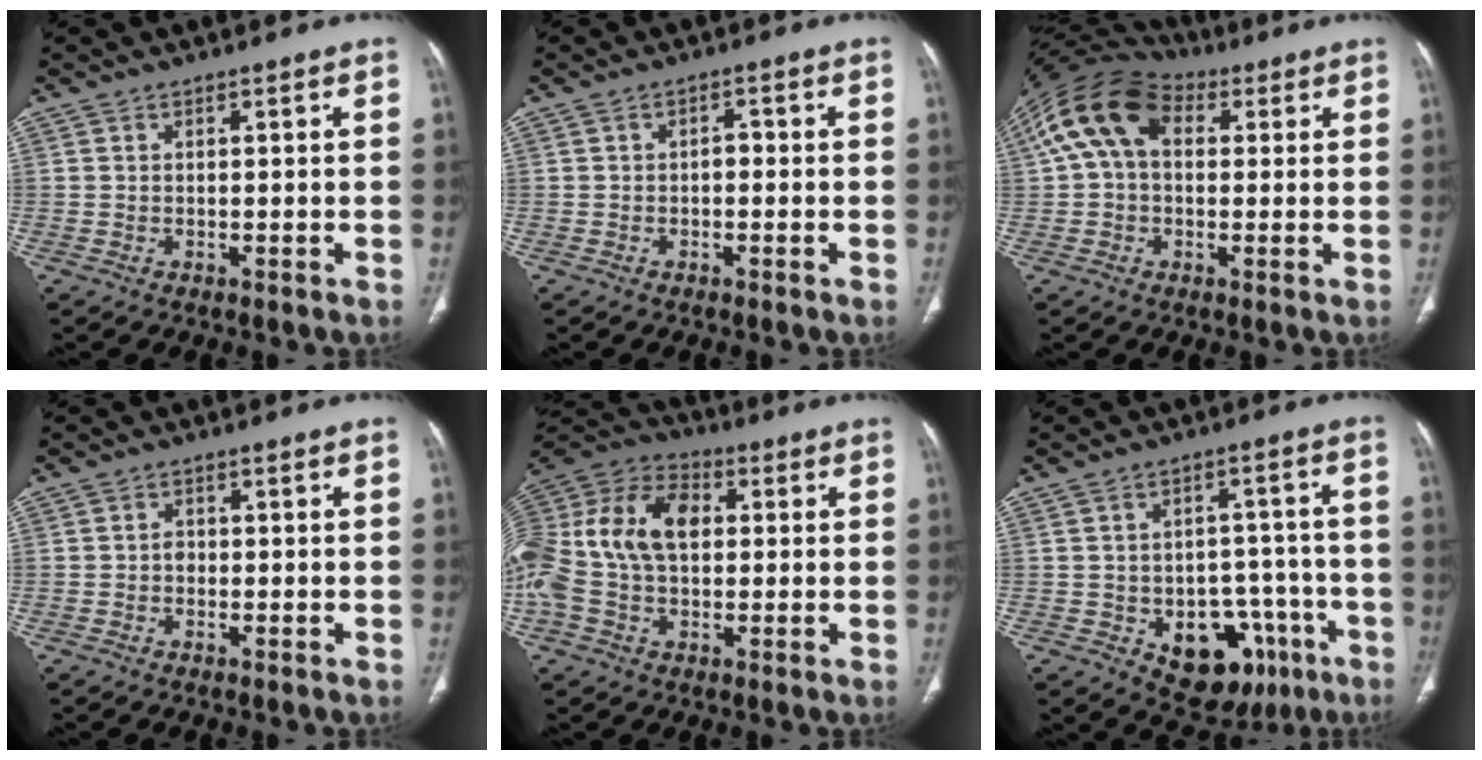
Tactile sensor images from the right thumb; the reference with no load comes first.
{"total": 1.6, "force": [-0.4, 1.1, 1.1], "torque": [-0.010, 0.006, -0.010]}
{"total": 13.6, "force": [3.3, 9.1, 9.5], "torque": [-0.176, 0.042, 0.051]}
{"total": 1.5, "force": [-0.3, 1.2, 0.8], "torque": [-0.005, 0.006, -0.008]}
{"total": 20.6, "force": [2.1, 13.3, 15.6], "torque": [-0.339, 0.036, 0.036]}
{"total": 14.8, "force": [-6.4, 9.8, 9.0], "torque": [-0.075, 0.041, -0.074]}